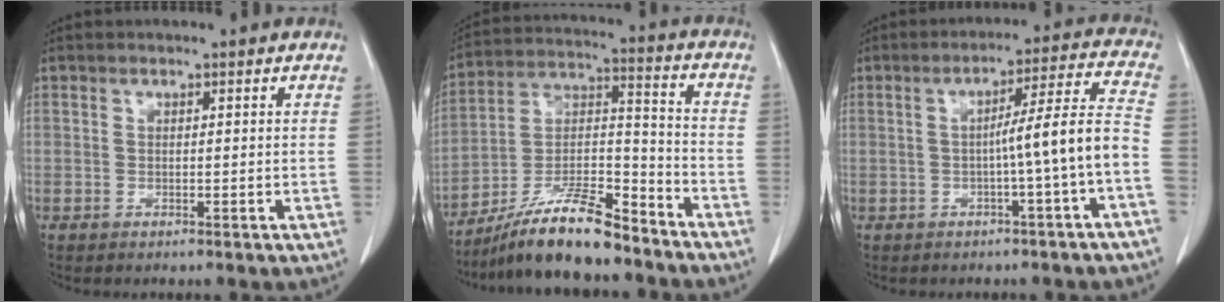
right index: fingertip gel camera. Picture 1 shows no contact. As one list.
[{"total": 14.7, "force": [-12.1, 2.4, 7.9], "torque": [-0.146, 0.011, -0.215]}, {"total": 8.7, "force": [-2.4, -1.6, 8.2], "torque": [-0.117, 0.020, -0.031]}]